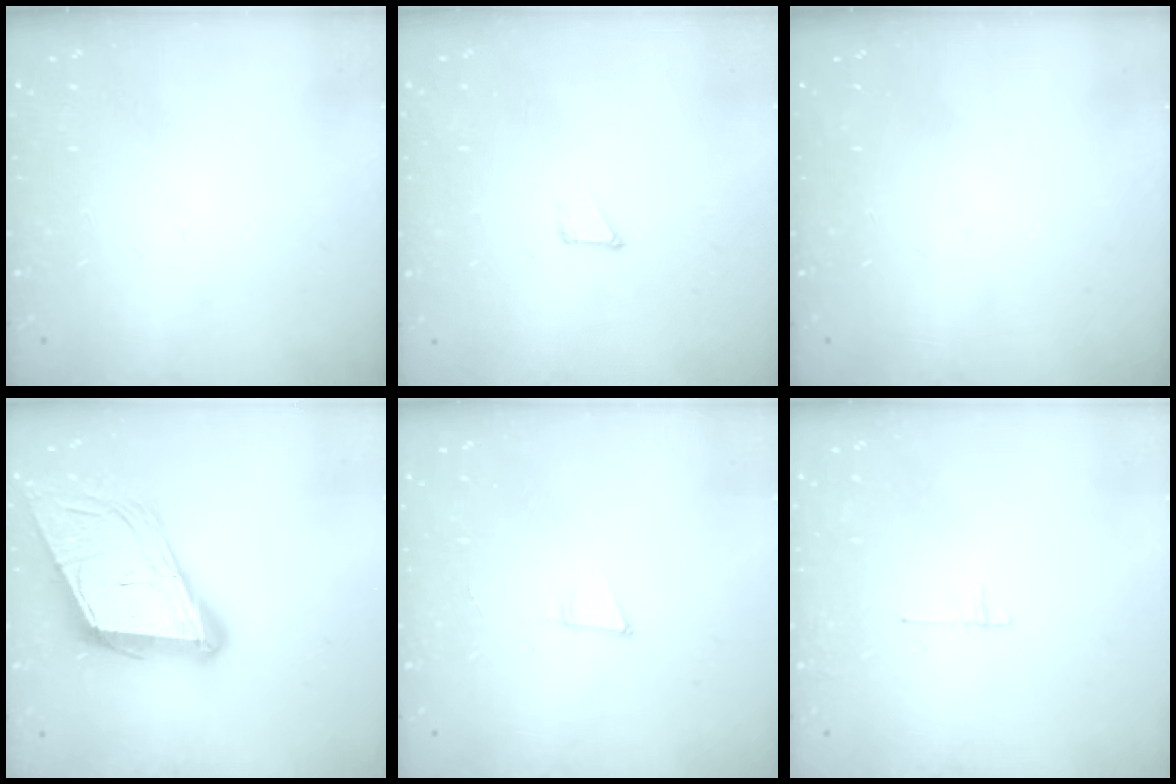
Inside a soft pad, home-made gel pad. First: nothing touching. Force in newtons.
{"total": 1.6, "press": 1.6, "slide": 0.1}
{"total": 0.0}
{"total": 16.6, "press": 16.1, "slide": 4.0}
{"total": 5.2, "press": 4.3, "slide": 2.9}
{"total": 4.5, "press": 4.5, "slide": 0.4}